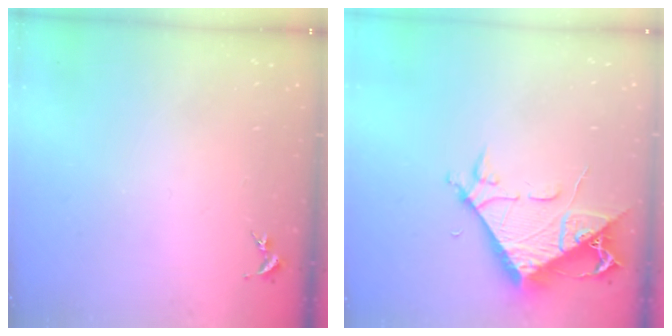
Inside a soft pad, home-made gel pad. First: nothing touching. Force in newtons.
{"total": 7.0, "press": 6.9, "slide": 1.0}